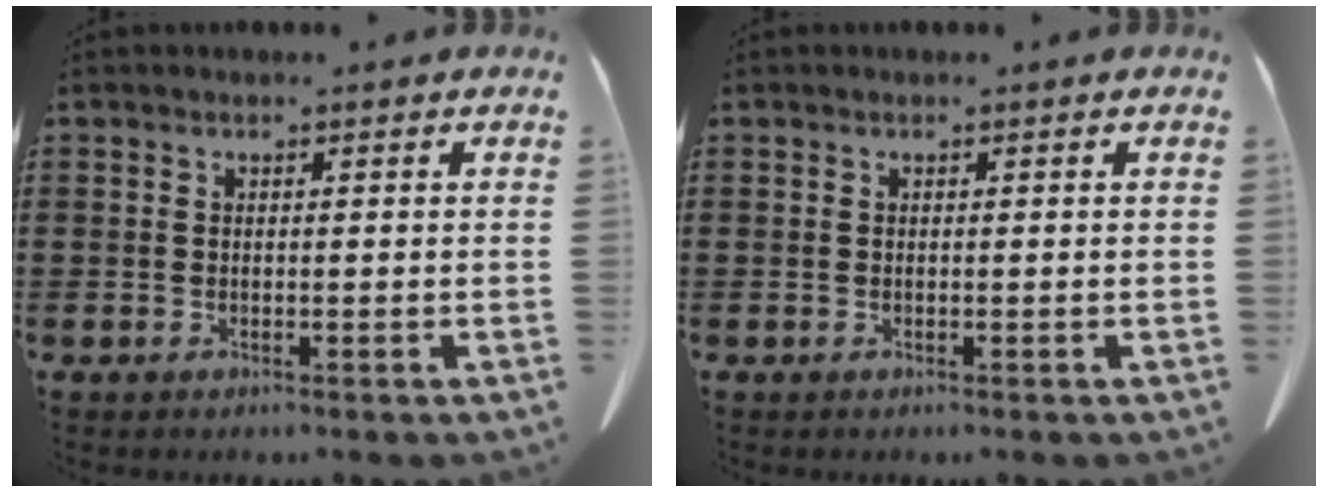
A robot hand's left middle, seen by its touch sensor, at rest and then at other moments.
{"total": 0.0}